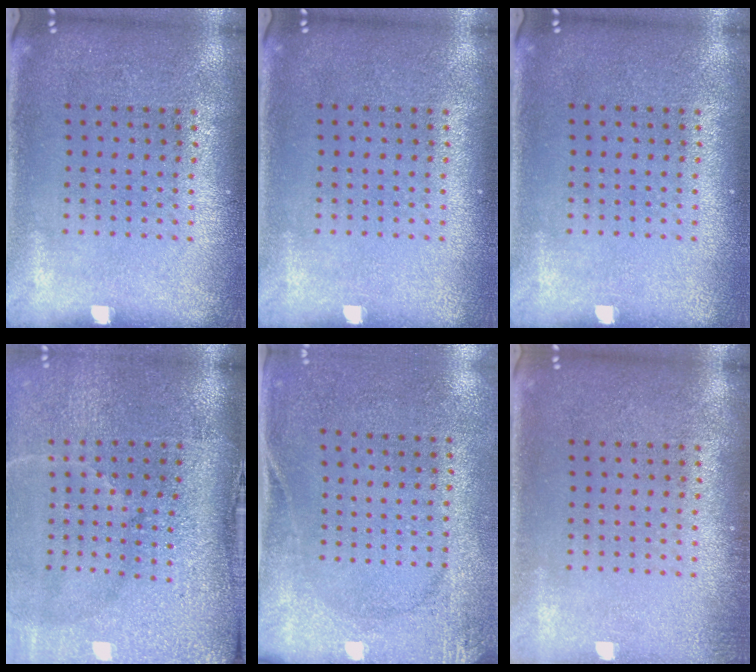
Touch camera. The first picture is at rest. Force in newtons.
{"total": 0.0}
{"total": 0.0}
{"total": 5.1, "press": 4.1, "slide": 3.0}
{"total": 2.7, "press": 2.1, "slide": 1.7}
{"total": 0.8, "press": 0.8, "slide": 0.1}